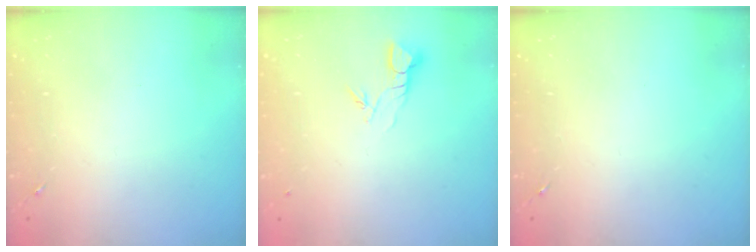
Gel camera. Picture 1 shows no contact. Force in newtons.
{"total": 3.9, "press": 3.9, "slide": 0.2}
{"total": 0.0}